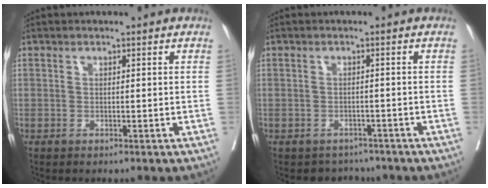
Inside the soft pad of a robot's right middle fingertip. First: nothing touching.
{"total": 2.8, "force": [-2.4, 1.3, -0.4], "torque": [0.004, 0.009, -0.034]}